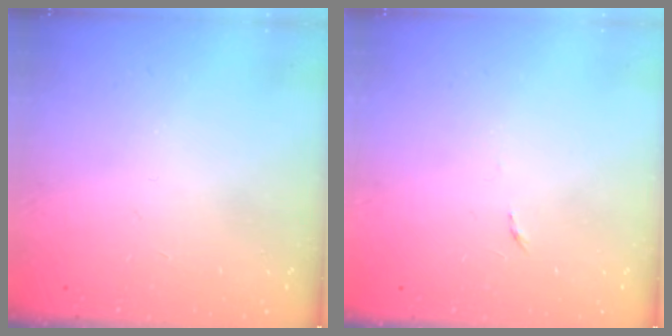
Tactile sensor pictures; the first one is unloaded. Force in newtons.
{"total": 2.6, "press": 2.6, "slide": 0.4}